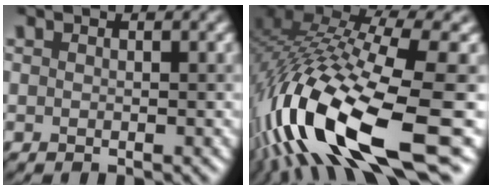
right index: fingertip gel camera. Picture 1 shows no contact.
{"total": 16.3, "force": [-5.3, 4.9, 14.6], "torque": [-0.306, -0.015, -0.082]}